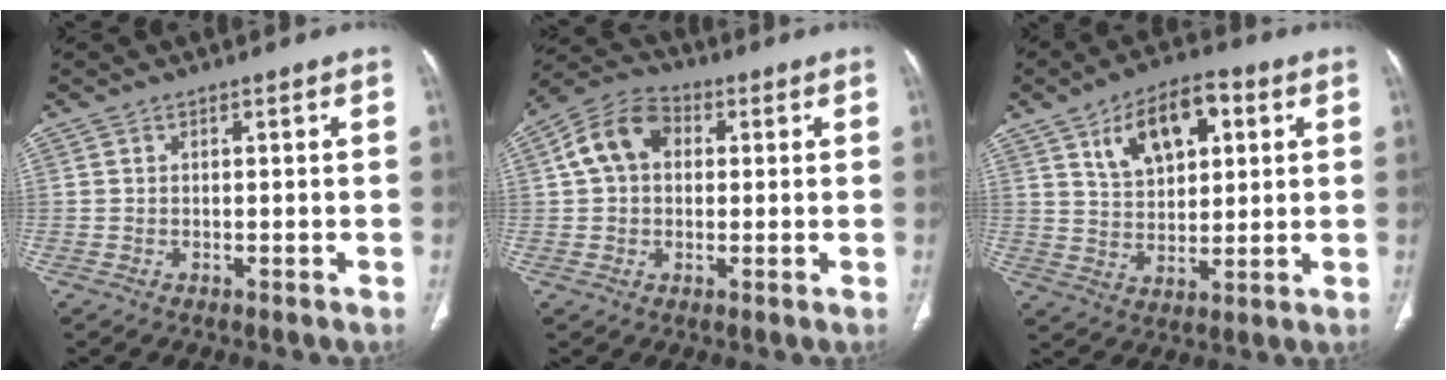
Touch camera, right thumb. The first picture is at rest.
{"total": 9.8, "force": [1.9, 7.2, 6.4], "torque": [-0.111, 0.025, 0.025]}
{"total": 13.0, "force": [5.2, 7.1, 9.5], "torque": [-0.126, -0.003, 0.090]}